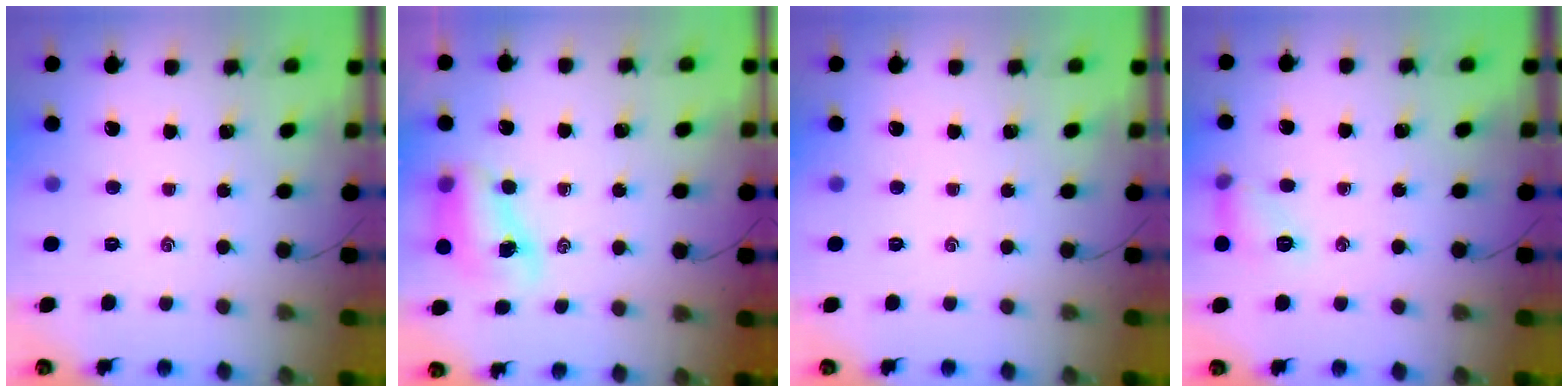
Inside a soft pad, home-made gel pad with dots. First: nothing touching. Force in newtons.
{"total": 7.9, "press": 7.8, "slide": 1.3}
{"total": 0.0}
{"total": 8.3, "press": 8.3, "slide": 0.3}